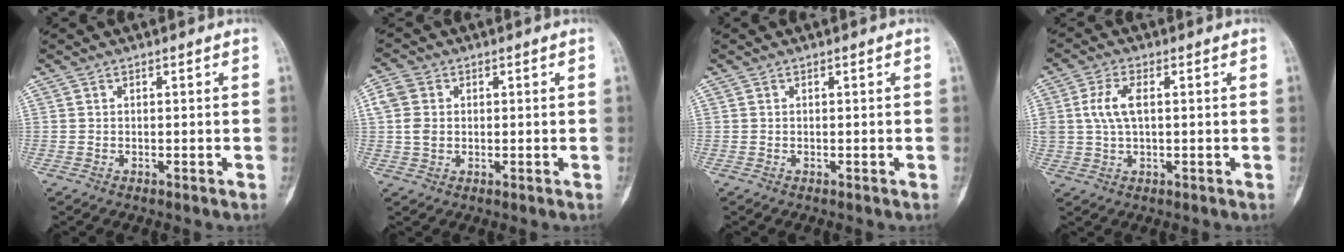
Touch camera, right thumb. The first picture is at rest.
{"total": 4.7, "force": [0.6, 3.8, 2.8], "torque": [-0.060, 0.008, 0.010]}
{"total": 0.0}
{"total": 6.0, "force": [0.9, 3.1, 5.0], "torque": [-0.110, 0.007, 0.018]}